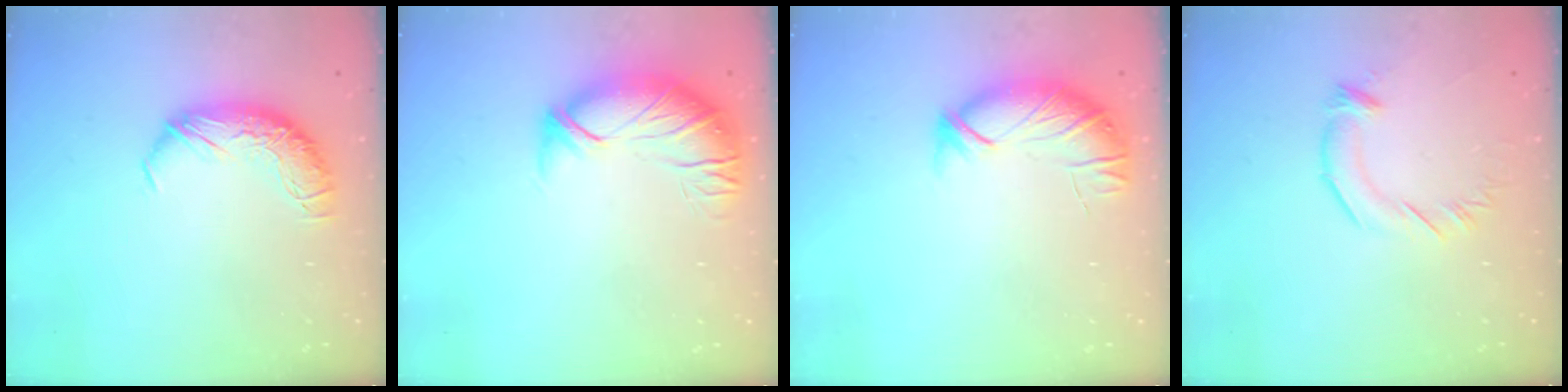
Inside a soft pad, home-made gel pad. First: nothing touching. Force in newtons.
{"total": 2.7, "press": 1.2, "slide": 2.5}
{"total": 3.7, "press": 3.1, "slide": 2.0}
{"total": 3.0, "press": 3.0, "slide": 0.5}